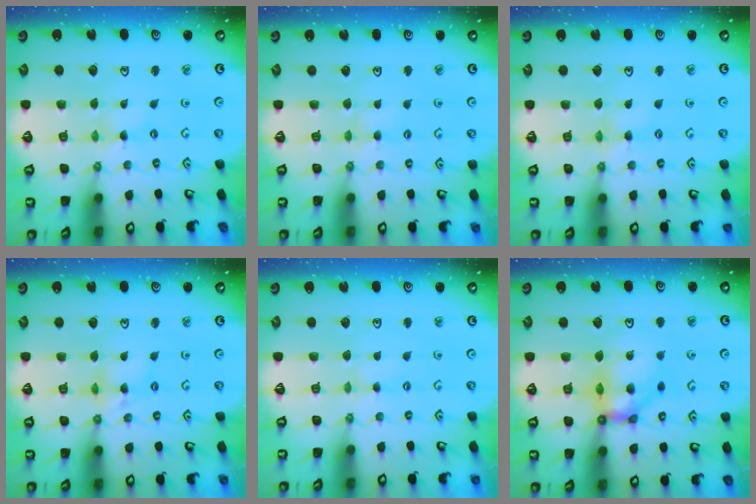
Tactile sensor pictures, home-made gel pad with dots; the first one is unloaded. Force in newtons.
{"total": 2.8, "press": 2.8, "slide": 0.4}
{"total": 2.5, "press": 2.5, "slide": 0.2}
{"total": 5.0, "press": 5.0, "slide": 0.4}
{"total": 2.5, "press": 2.5, "slide": 0.3}
{"total": 10.4, "press": 10.3, "slide": 1.4}